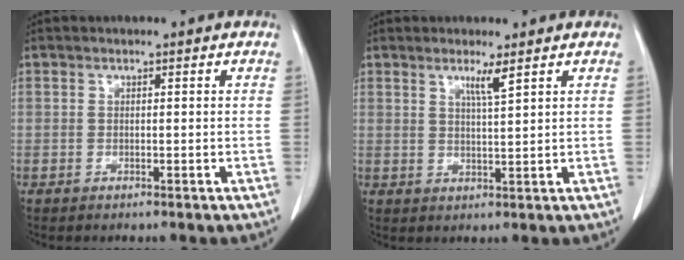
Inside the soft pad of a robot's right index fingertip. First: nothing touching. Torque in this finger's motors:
{"motor_torque": [0.14, 0.14, 0.03, 0.04]}